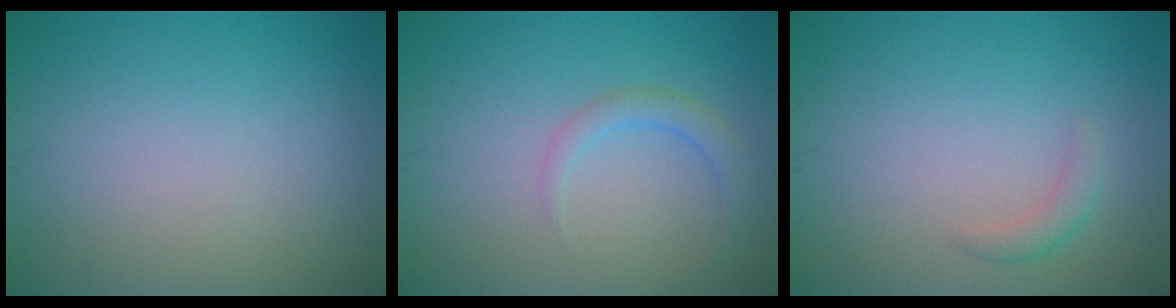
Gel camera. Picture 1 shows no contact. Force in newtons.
{"total": 1.8, "press": 1.8, "slide": 0.0}
{"total": 1.4, "press": 1.4, "slide": 0.0}